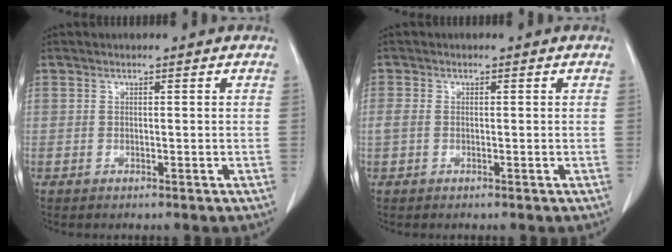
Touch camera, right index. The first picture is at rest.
{"total": 1.4, "force": [-0.1, 1.0, 0.9], "torque": [-0.032, 0.008, -0.001]}